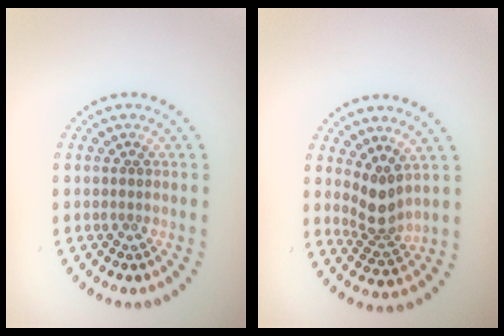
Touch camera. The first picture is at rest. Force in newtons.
{"total": 2.9, "press": 2.1, "slide": 2.0}